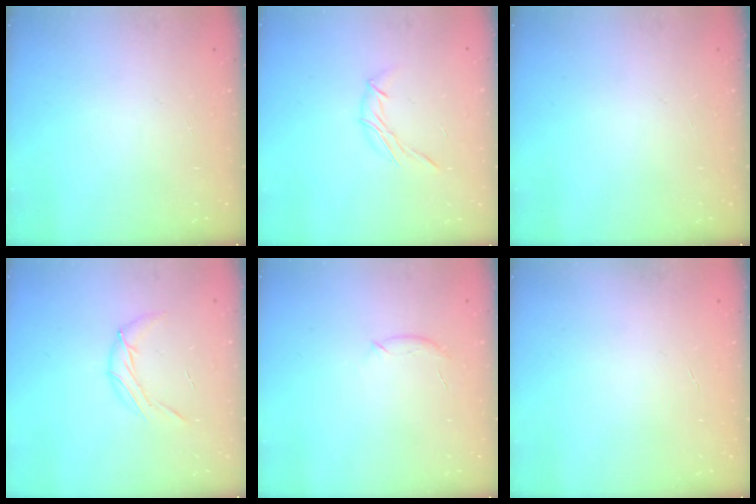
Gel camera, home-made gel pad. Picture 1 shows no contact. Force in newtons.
{"total": 6.3, "press": 6.2, "slide": 0.8}
{"total": 0.0}
{"total": 8.2, "press": 8.0, "slide": 1.3}
{"total": 7.4, "press": 7.3, "slide": 1.6}
{"total": 0.0}